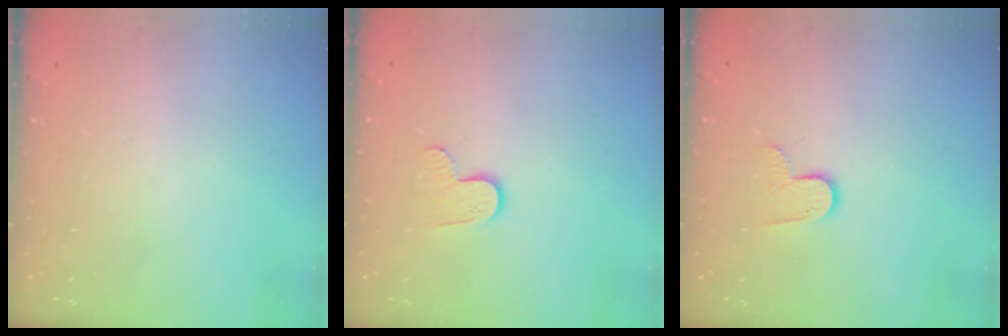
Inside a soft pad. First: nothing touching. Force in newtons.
{"total": 5.9, "press": 5.9, "slide": 0.4}
{"total": 7.2, "press": 7.2, "slide": 0.3}